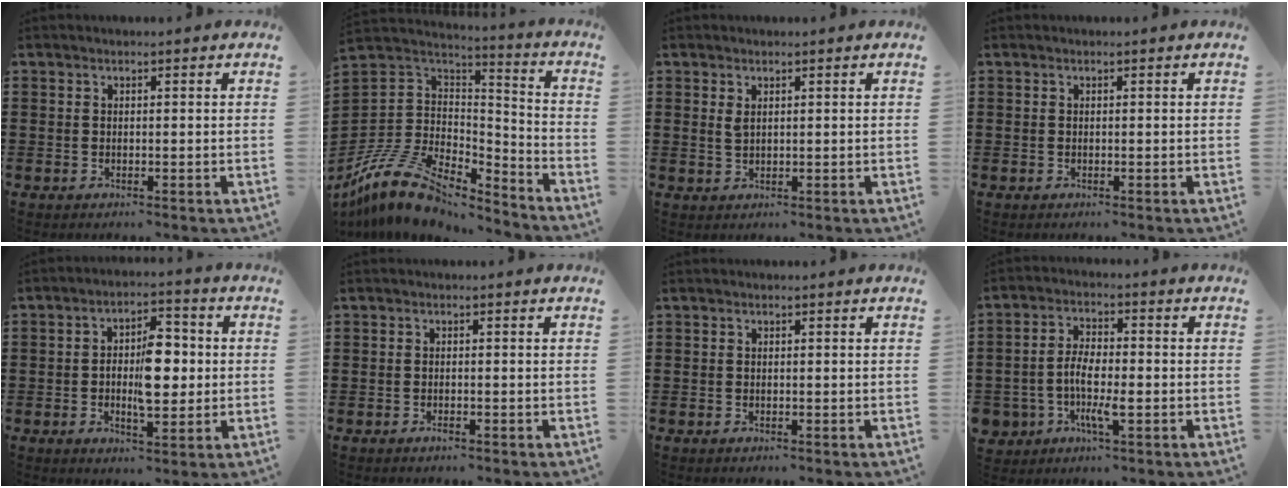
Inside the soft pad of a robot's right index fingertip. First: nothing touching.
{"total": 11.7, "force": [-8.1, 5.6, 6.2], "torque": [-0.155, 0.016, -0.161]}
{"total": 1.6, "force": [0.9, 0.7, 1.1], "torque": [-0.024, 0.003, 0.016]}
{"total": 0.0}
{"total": 7.7, "force": [-0.2, 3.5, 6.8], "torque": [-0.107, 0.005, -0.006]}
{"total": 0.7, "force": [-0.5, 0.1, 0.5], "torque": [-0.011, -0.004, -0.008]}
{"total": 0.0}
{"total": 5.6, "force": [-1.9, 3.0, 4.4], "torque": [-0.106, 0.002, -0.042]}